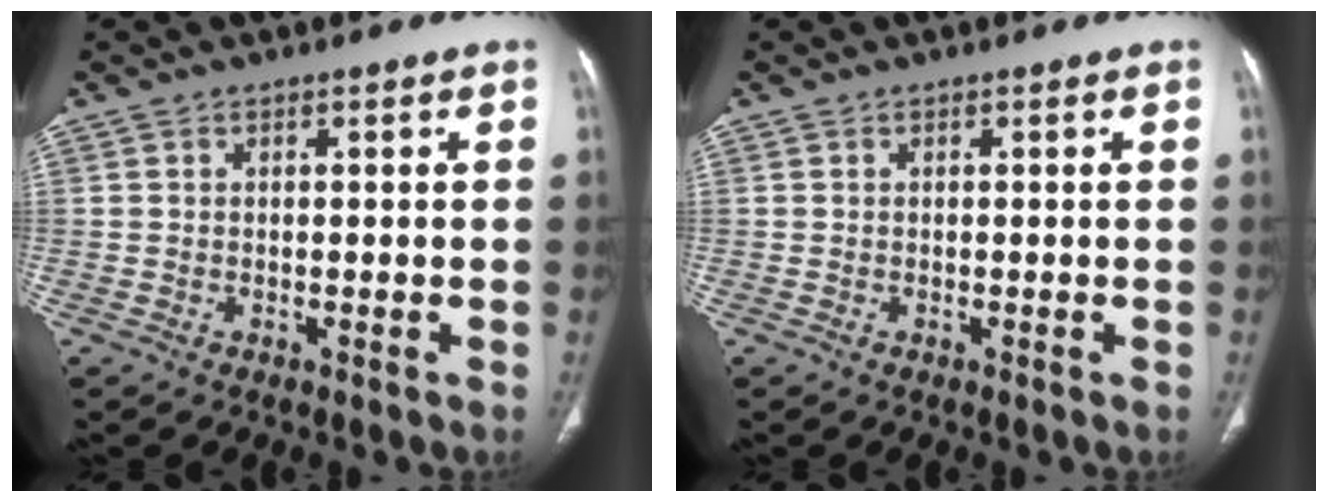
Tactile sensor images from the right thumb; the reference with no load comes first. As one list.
[{"total": 0.0}]